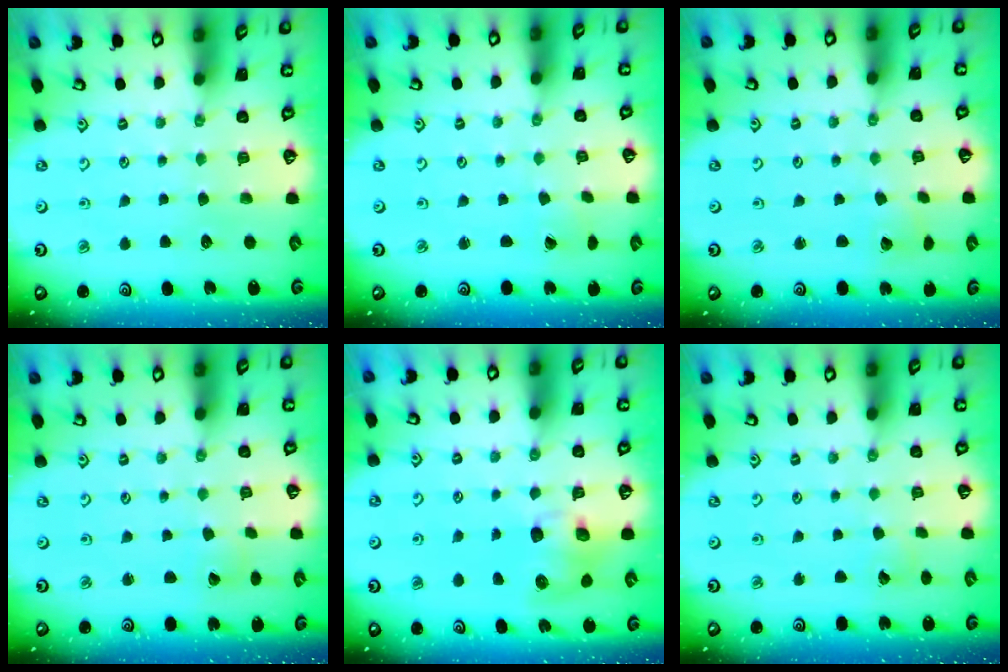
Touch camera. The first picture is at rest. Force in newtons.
{"total": 0.0}
{"total": 2.7, "press": 2.7, "slide": 0.2}
{"total": 0.8, "press": 0.8, "slide": 0.0}
{"total": 7.9, "press": 7.8, "slide": 1.1}
{"total": 2.7, "press": 2.7, "slide": 0.3}